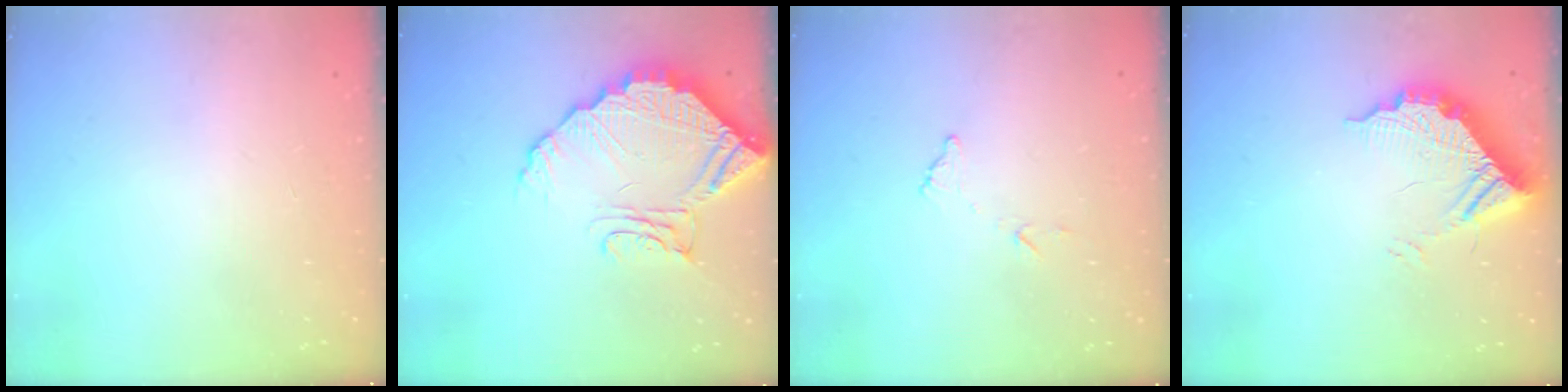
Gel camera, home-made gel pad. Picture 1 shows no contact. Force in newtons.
{"total": 14.0, "press": 14.0, "slide": 1.3}
{"total": 6.5, "press": 6.5, "slide": 0.4}
{"total": 13.0, "press": 12.9, "slide": 1.1}